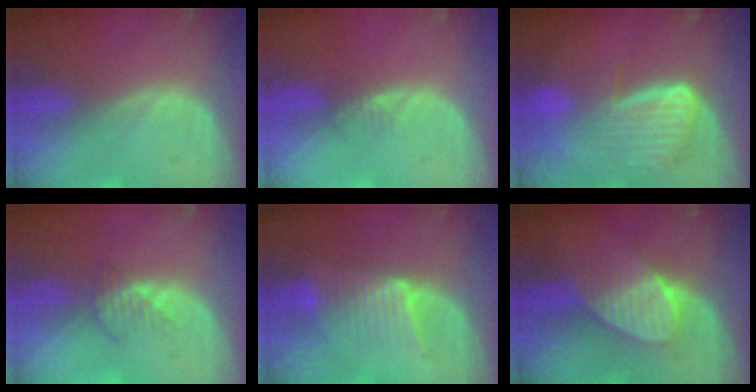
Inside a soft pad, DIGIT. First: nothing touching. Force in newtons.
{"total": 1.5, "press": 1.5, "slide": 0.2}
{"total": 9.3, "press": 8.1, "slide": 4.6}
{"total": 2.8, "press": 2.7, "slide": 0.8}
{"total": 6.3, "press": 6.0, "slide": 2.0}
{"total": 6.9, "press": 6.9, "slide": 0.4}